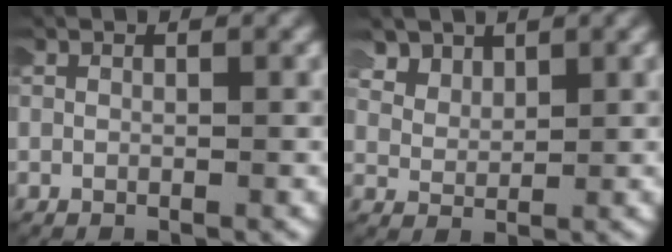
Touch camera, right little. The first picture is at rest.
{"total": 2.2, "force": [1.8, 1.1, 0.8], "torque": [-0.025, -0.004, 0.038]}